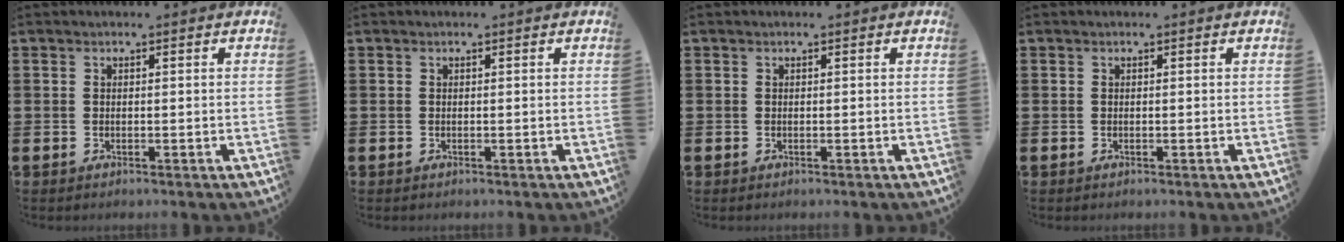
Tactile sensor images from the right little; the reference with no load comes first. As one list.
[{"total": 0.0}, {"total": 0.0}, {"total": 0.0}]